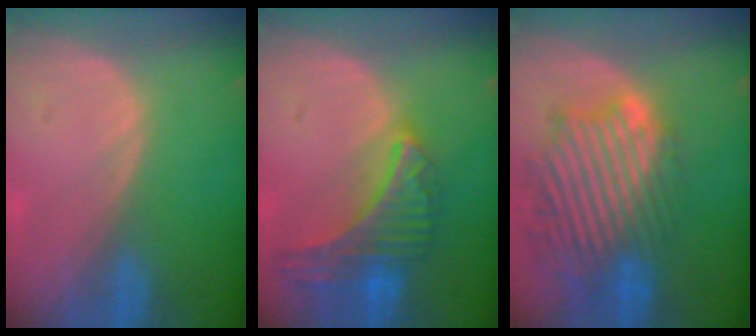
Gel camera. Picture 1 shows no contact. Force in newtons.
{"total": 9.2, "press": 8.0, "slide": 4.4}
{"total": 12.9, "press": 11.5, "slide": 5.8}